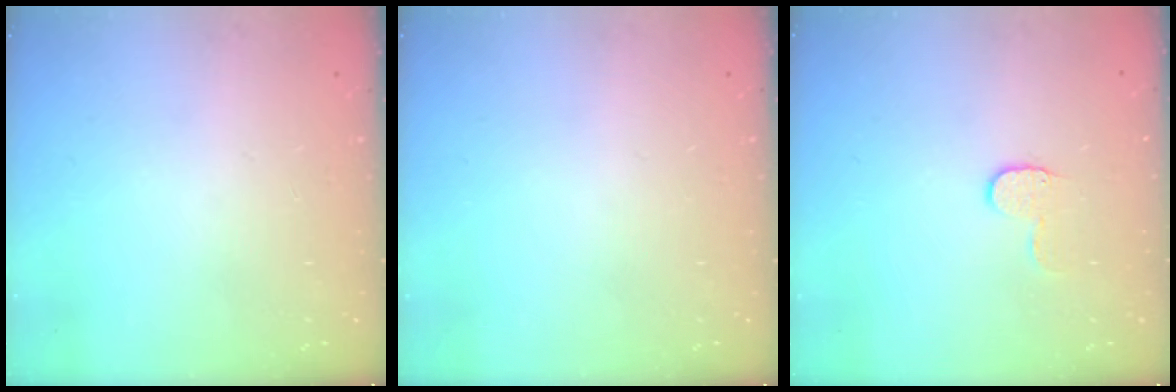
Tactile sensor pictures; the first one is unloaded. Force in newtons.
{"total": 0.0}
{"total": 5.7, "press": 5.7, "slide": 0.5}